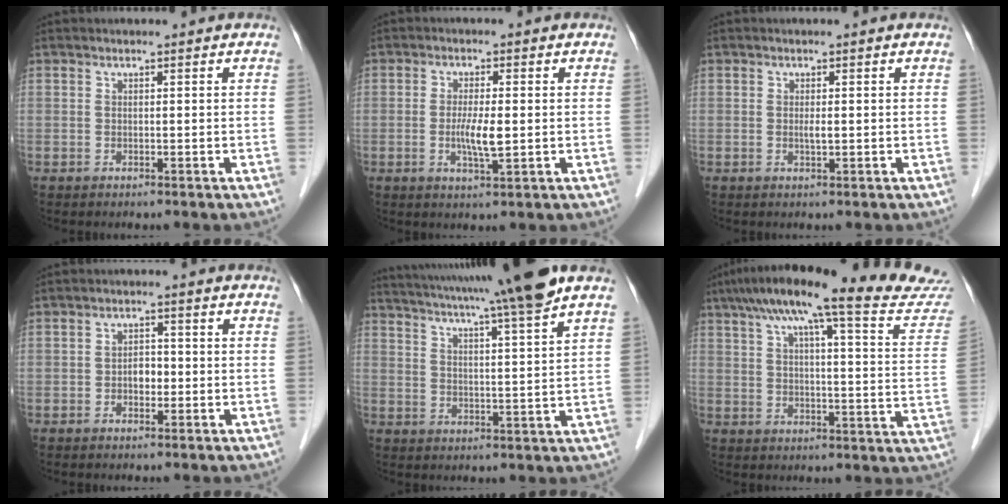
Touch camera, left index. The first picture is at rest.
{"total": 4.1, "force": [-0.5, 0.6, 4.0], "torque": [-0.082, -0.005, -0.009]}
{"total": 0.9, "force": [0.0, 0.1, 0.9], "torque": [-0.020, -0.001, 0.000]}
{"total": 2.4, "force": [-0.7, 1.5, 1.7], "torque": [-0.023, 0.009, -0.013]}
{"total": 17.5, "force": [14.6, -1.9, 9.3], "torque": [-0.164, -0.014, 0.204]}
{"total": 24.7, "force": [21.4, 1.3, 12.3], "torque": [-0.179, -0.023, 0.261]}